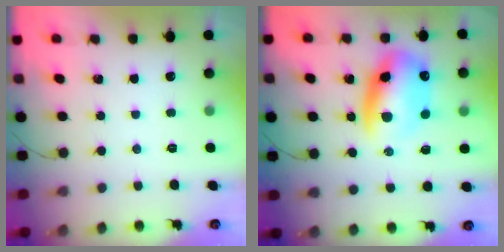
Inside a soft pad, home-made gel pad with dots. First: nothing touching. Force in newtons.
{"total": 13.7, "press": 13.3, "slide": 3.5}